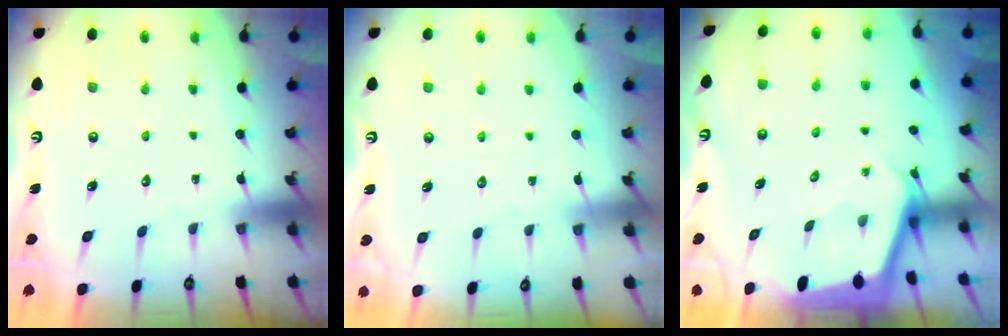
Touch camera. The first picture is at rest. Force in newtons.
{"total": 1.9, "press": 1.8, "slide": 0.4}
{"total": 2.1, "press": 2.1, "slide": 0.0}